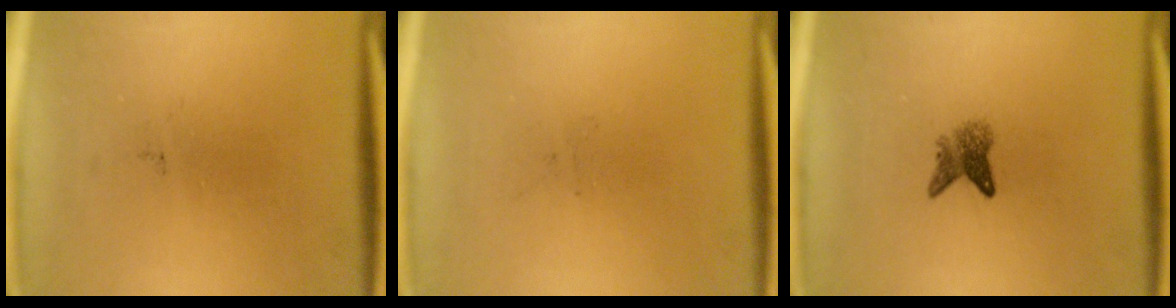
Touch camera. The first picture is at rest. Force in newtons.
{"total": 0.0}
{"total": 2.6}